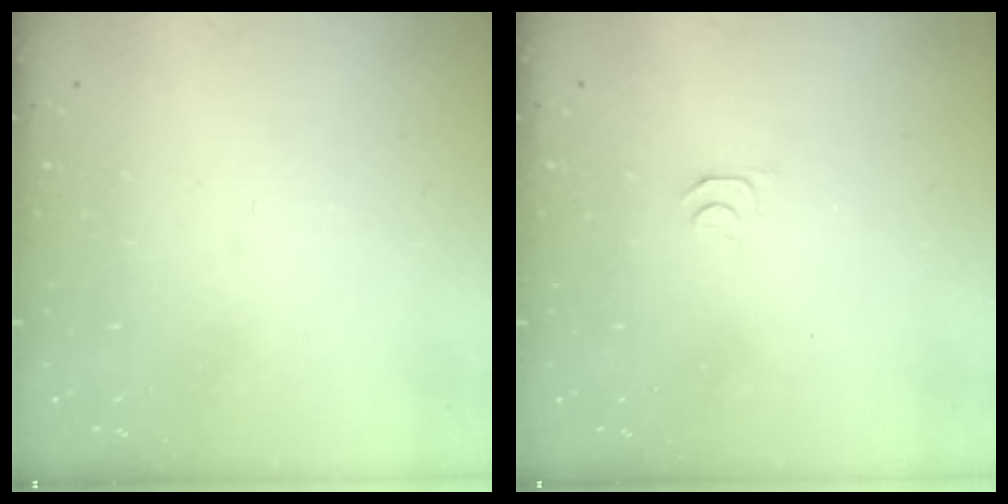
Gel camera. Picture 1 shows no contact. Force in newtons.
{"total": 3.4, "press": 3.4, "slide": 0.5}